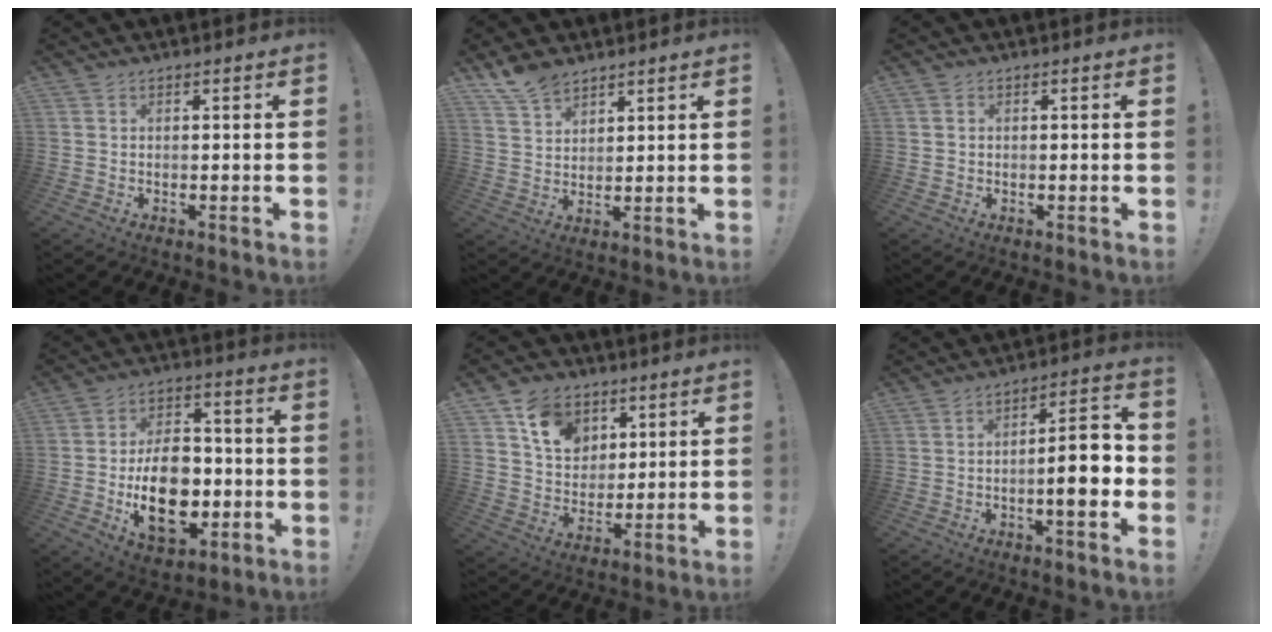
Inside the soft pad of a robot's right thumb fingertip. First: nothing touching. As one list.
[{"total": 7.8, "force": [6.3, 3.8, 2.7], "torque": [-0.051, -0.034, 0.122]}, {"total": 0.9, "force": [0.1, 0.9, -0.1], "torque": [0.002, 0.005, 0.001]}, {"total": 18.5, "force": [-3.6, 12.5, 13.2], "torque": [-0.204, 0.013, -0.053]}, {"total": 13.0, "force": [6.7, 9.8, 5.2], "torque": [-0.085, -0.026, 0.133]}, {"total": 11.3, "force": [-2.7, 2.9, 10.6], "torque": [-0.148, 0.010, -0.051]}]